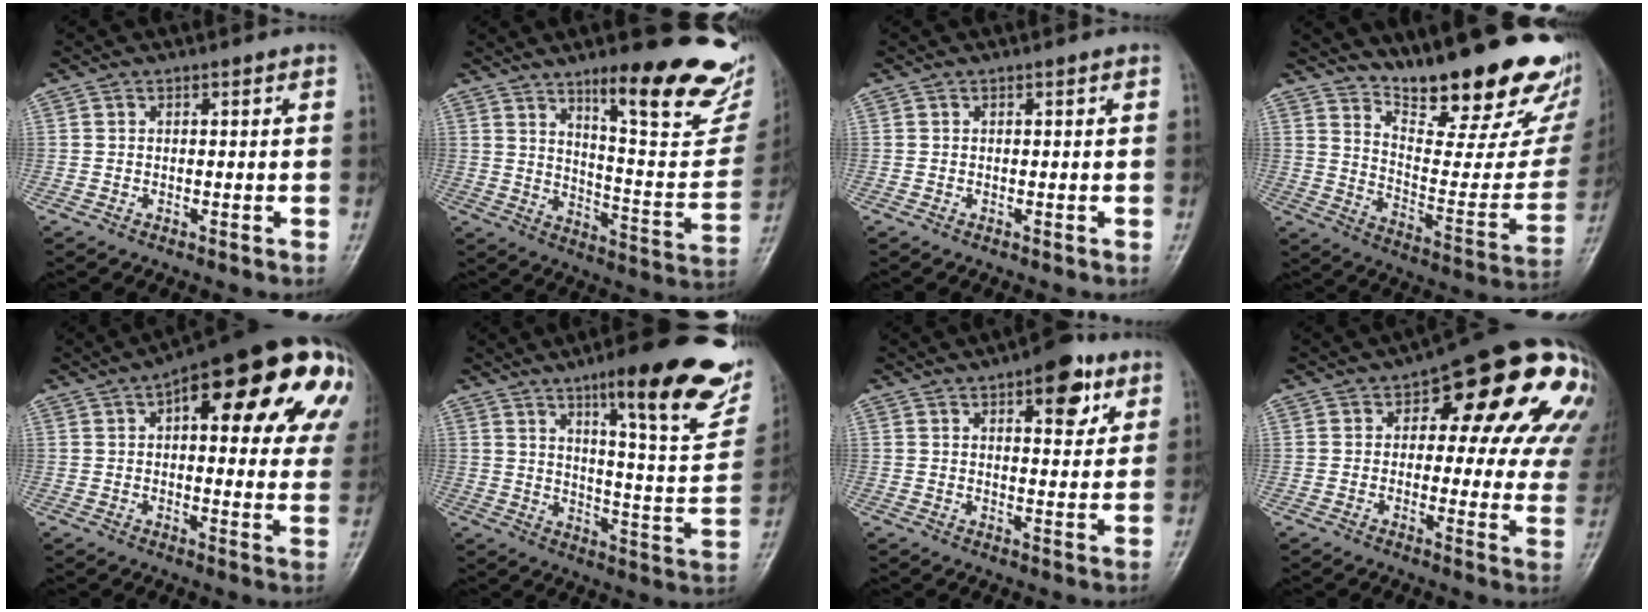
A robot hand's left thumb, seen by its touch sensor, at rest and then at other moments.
{"total": 23.8, "force": [15.7, 5.7, 16.9], "torque": [-0.189, -0.092, 0.226]}
{"total": 0.0}
{"total": 27.1, "force": [20.0, 7.6, 16.7], "torque": [-0.209, -0.128, 0.286]}
{"total": 26.1, "force": [9.5, 9.5, 22.4], "torque": [-0.239, 0.017, 0.116]}
{"total": 24.2, "force": [14.2, 5.5, 18.9], "torque": [-0.219, -0.056, 0.203]}
{"total": 9.5, "force": [4.8, 4.2, 7.0], "torque": [-0.064, -0.018, 0.061]}
{"total": 23.5, "force": [8.1, 10.5, 19.4], "torque": [-0.186, 0.011, 0.099]}